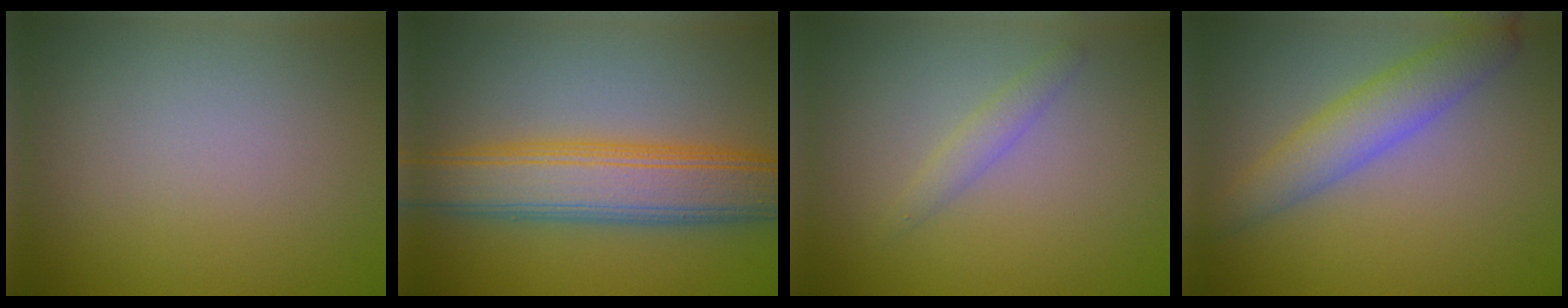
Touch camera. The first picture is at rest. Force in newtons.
{"total": 7.5, "press": 7.5, "slide": 0.4}
{"total": 1.4, "press": 1.4, "slide": 0.0}
{"total": 4.0, "press": 4.0, "slide": 0.2}